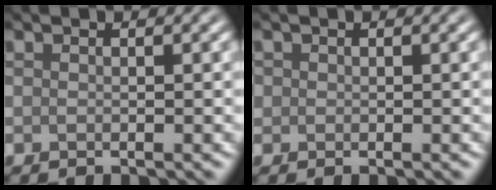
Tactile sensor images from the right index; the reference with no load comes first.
{"total": 0.7, "force": [0.1, 0.7, 0.1], "torque": [0.004, 0.001, -0.001]}